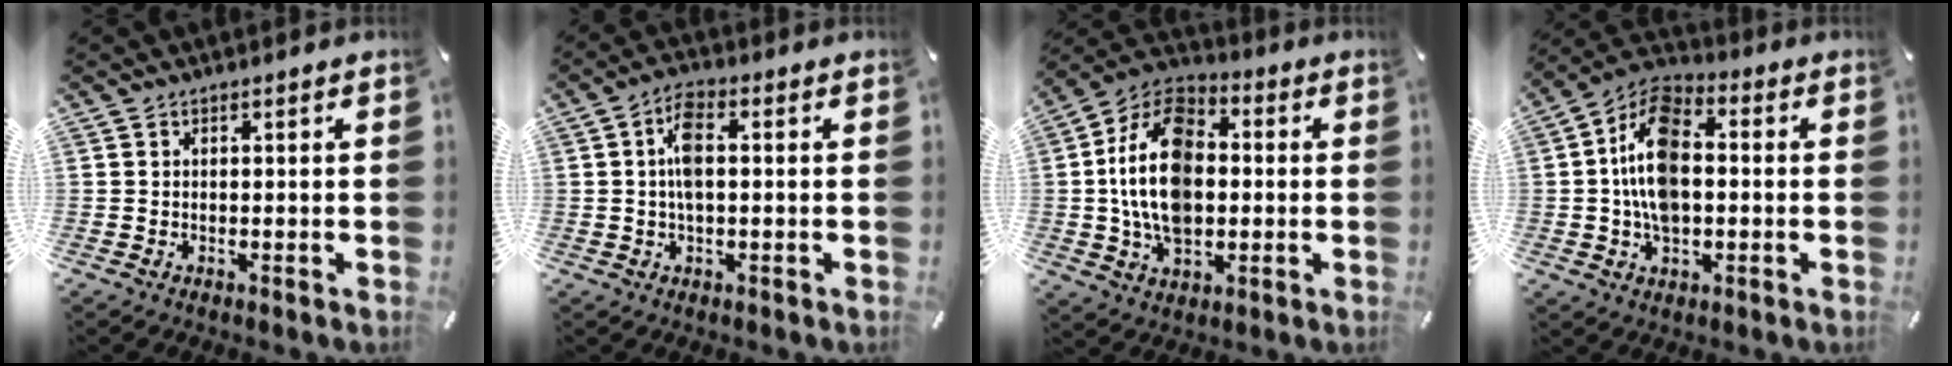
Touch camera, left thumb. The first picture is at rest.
{"total": 6.2, "force": [0.3, 2.9, 5.4], "torque": [-0.101, 0.007, 0.003]}
{"total": 18.3, "force": [-0.5, 12.5, 13.4], "torque": [-0.278, 0.012, -0.013]}
{"total": 13.6, "force": [-1.0, 9.2, 9.9], "torque": [-0.232, 0.010, -0.022]}